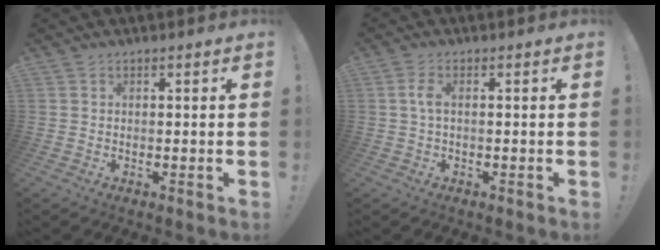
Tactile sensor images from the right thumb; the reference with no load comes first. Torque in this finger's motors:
{"motor_torque": [0.39, -0.29, 0.41, -1.14, 0.06]}